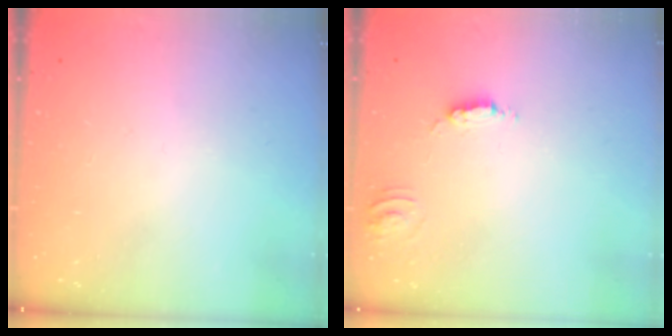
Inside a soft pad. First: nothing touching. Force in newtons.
{"total": 2.5, "press": 2.5, "slide": 0.1}